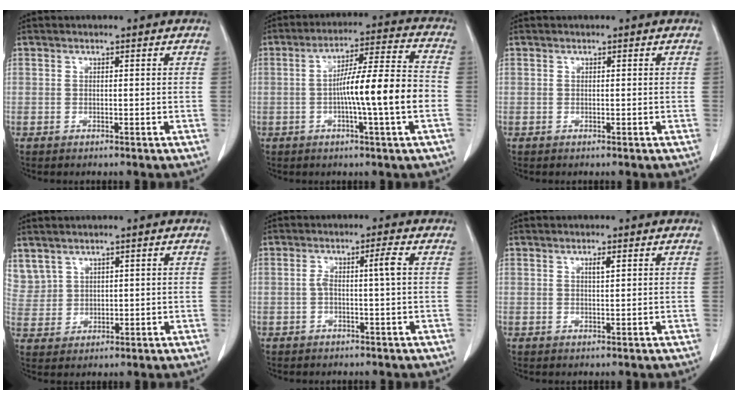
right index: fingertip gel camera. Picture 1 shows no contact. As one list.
[{"total": 12.6, "force": [-2.3, -0.2, 12.4], "torque": [-0.205, 0.011, -0.043]}, {"total": 0.0}, {"total": 6.9, "force": [4.4, 5.0, 1.7], "torque": [-0.056, 0.015, 0.109]}, {"total": 3.1, "force": [0.0, -0.3, 3.1], "torque": [-0.060, 0.012, 0.004]}, {"total": 1.2, "force": [0.6, 0.1, 1.0], "torque": [-0.019, -0.001, 0.009]}]